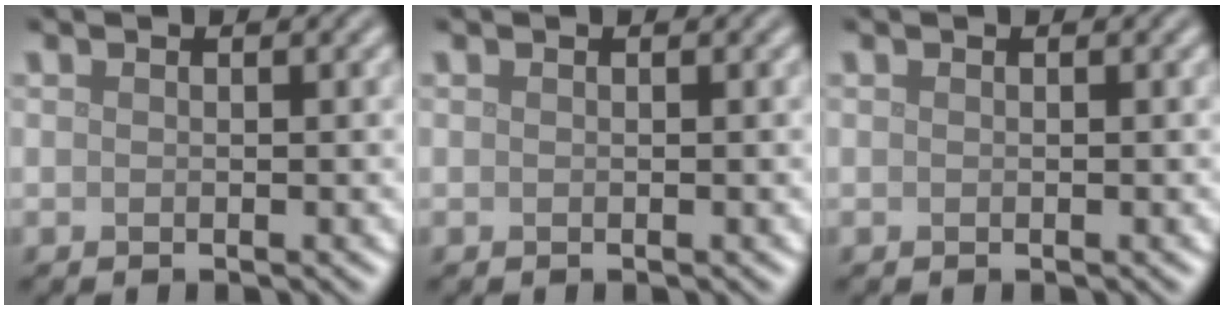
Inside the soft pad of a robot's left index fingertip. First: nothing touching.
{"total": 0.0}
{"total": 0.0}